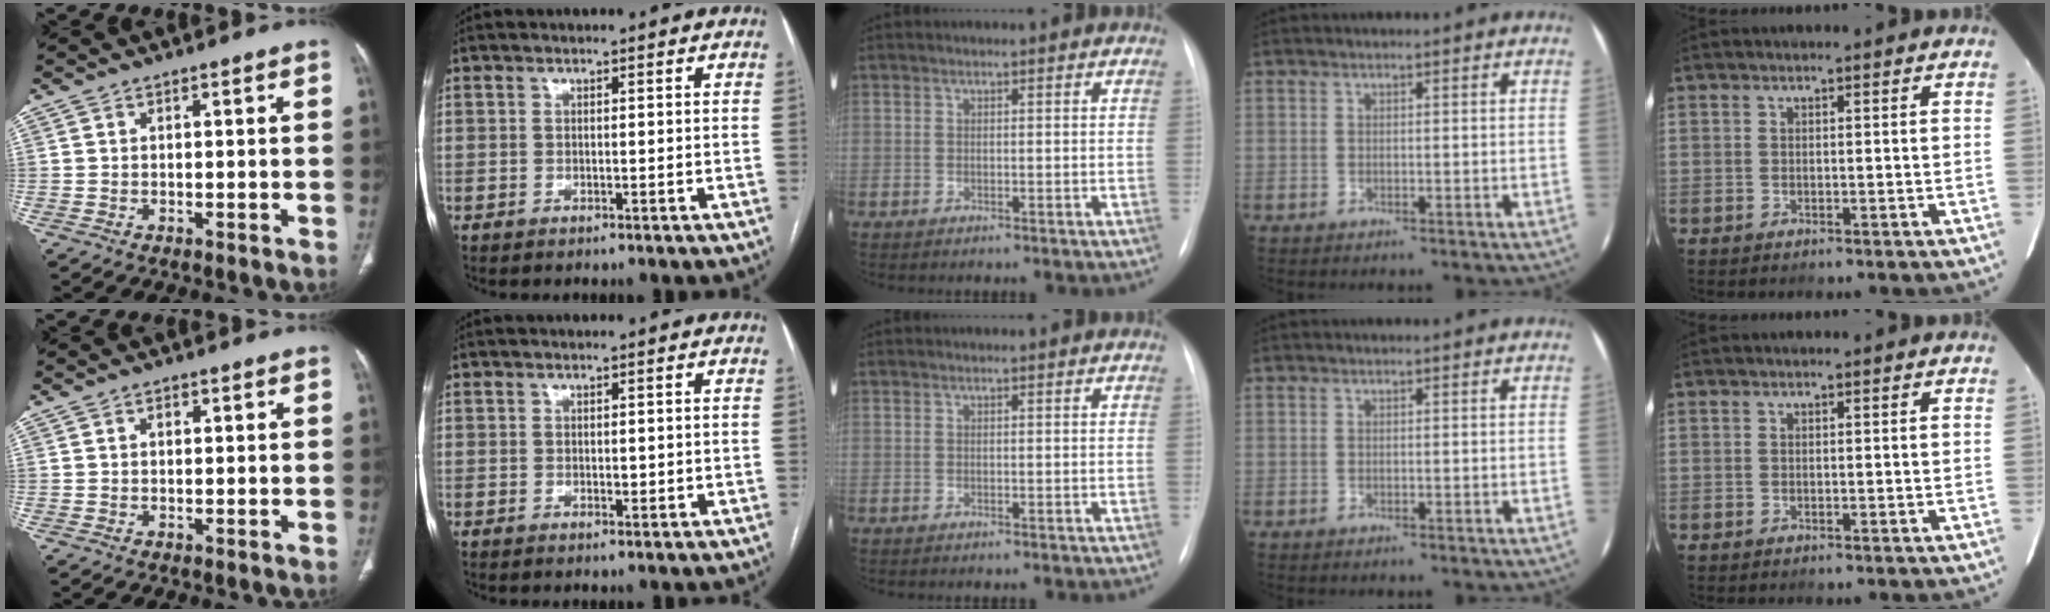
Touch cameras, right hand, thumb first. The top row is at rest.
{"thumb": {"total": 1.3, "force": [0.5, 0.8, 0.9], "torque": [-0.015, 0.002, 0.009]}, "index": {"total": 1.2, "force": [-0.1, 0.7, 1.1], "torque": [-0.015, -0.002, 0.001]}}